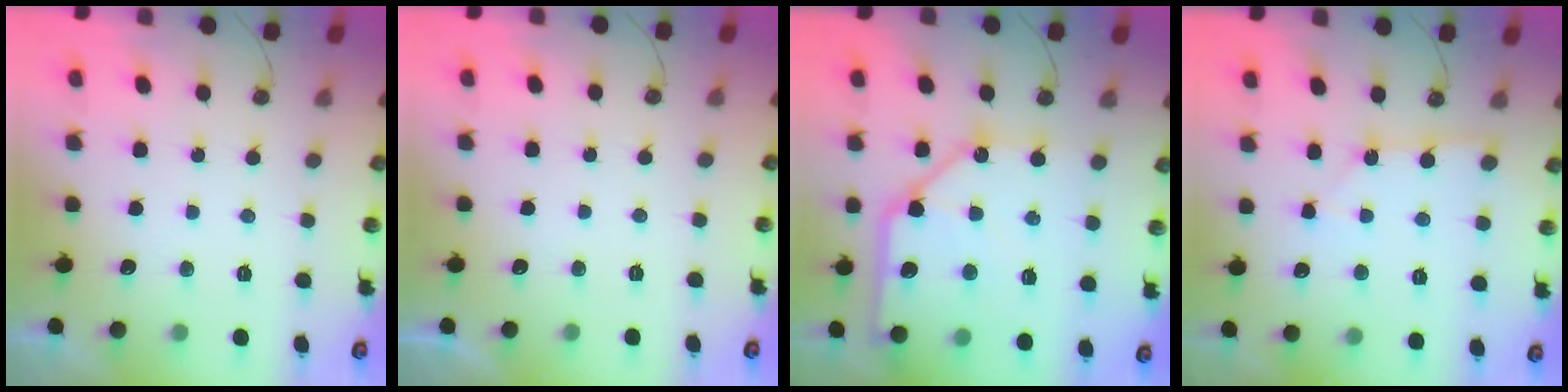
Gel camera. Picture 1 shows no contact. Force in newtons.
{"total": 0.0}
{"total": 14.5, "press": 14.4, "slide": 1.7}
{"total": 3.0, "press": 3.0, "slide": 0.2}